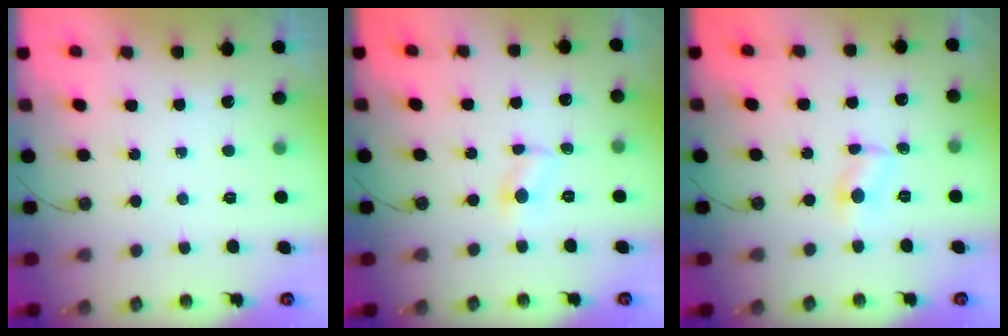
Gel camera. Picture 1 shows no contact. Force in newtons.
{"total": 2.3, "press": 2.3, "slide": 0.2}
{"total": 3.8, "press": 3.8, "slide": 0.3}